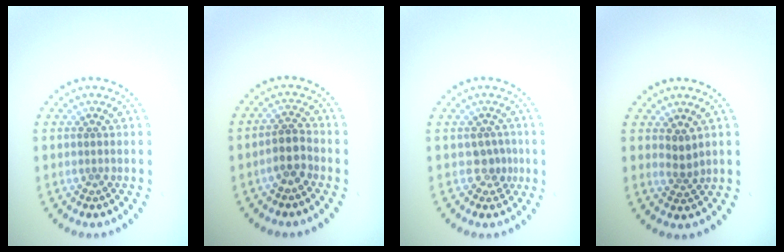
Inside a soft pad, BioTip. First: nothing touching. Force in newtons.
{"total": 2.2, "press": 1.8, "slide": 1.2}
{"total": 1.4, "press": 1.3, "slide": 0.7}
{"total": 1.7, "press": 1.1, "slide": 1.3}